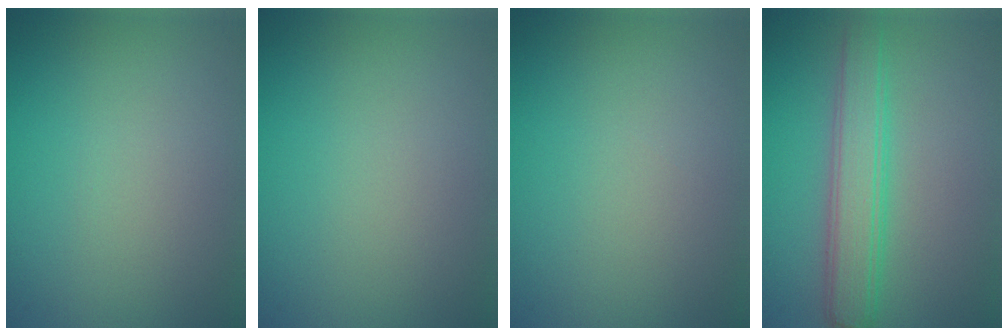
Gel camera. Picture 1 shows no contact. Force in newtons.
{"total": 0.0}
{"total": 0.0}
{"total": 4.3, "press": 4.3, "slide": 0.2}